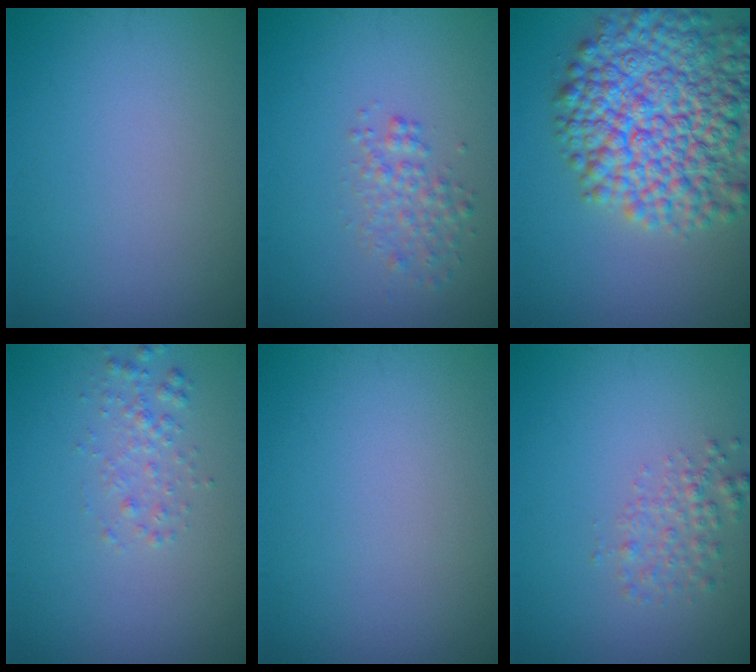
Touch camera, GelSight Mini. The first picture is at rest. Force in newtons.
{"total": 2.0, "press": 2.0, "slide": 0.1}
{"total": 11.4, "press": 11.4, "slide": 0.6}
{"total": 1.6, "press": 1.6, "slide": 0.0}
{"total": 0.0}
{"total": 2.0, "press": 2.0, "slide": 0.1}